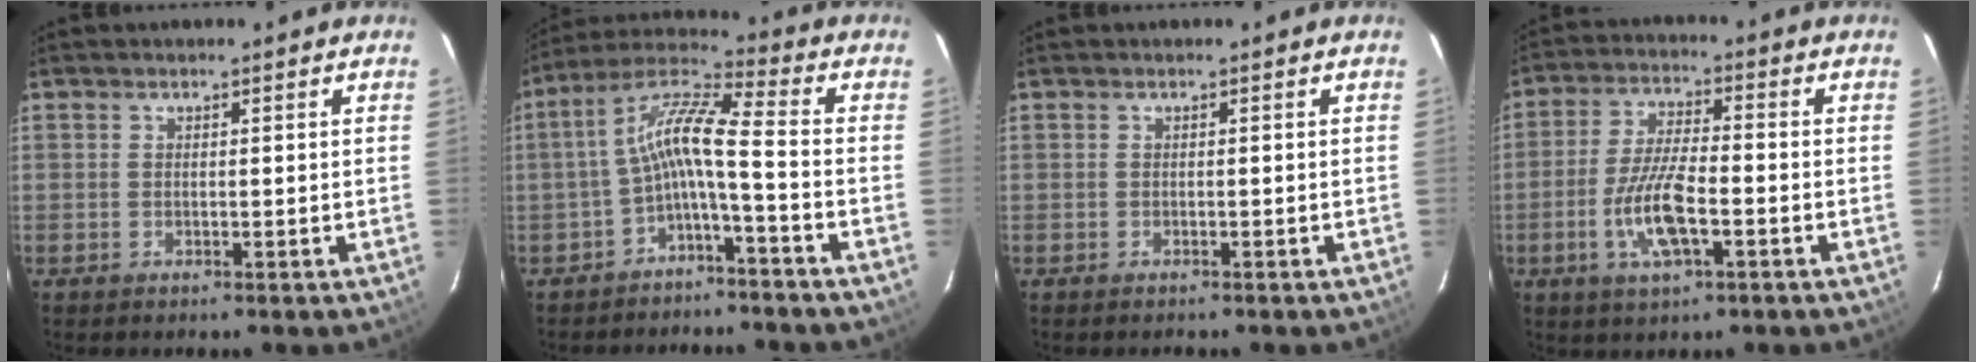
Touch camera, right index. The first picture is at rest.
{"total": 9.0, "force": [-2.9, 0.6, 8.5], "torque": [-0.189, 0.023, -0.058]}
{"total": 0.9, "force": [-0.8, 0.3, 0.2], "torque": [-0.008, -0.001, -0.009]}
{"total": 9.8, "force": [-3.6, 2.8, 8.6], "torque": [-0.177, -0.003, -0.070]}